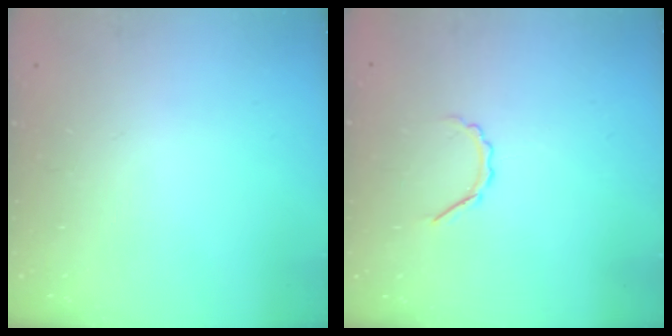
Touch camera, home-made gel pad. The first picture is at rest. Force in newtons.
{"total": 3.5, "press": 3.4, "slide": 0.7}